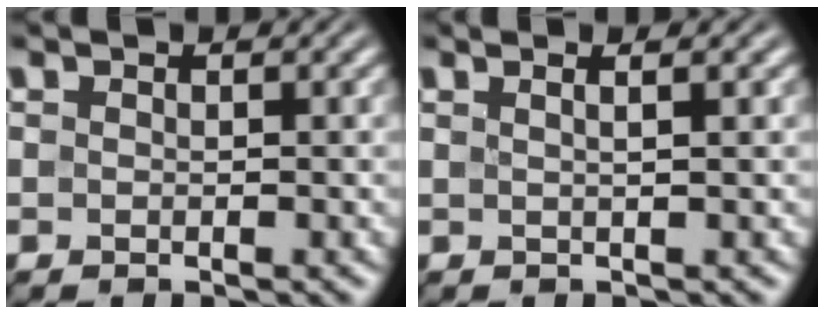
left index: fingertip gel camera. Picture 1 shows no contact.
{"total": 2.5, "force": [1.2, 1.0, 2.0], "torque": [-0.008, 0.008, -0.013]}